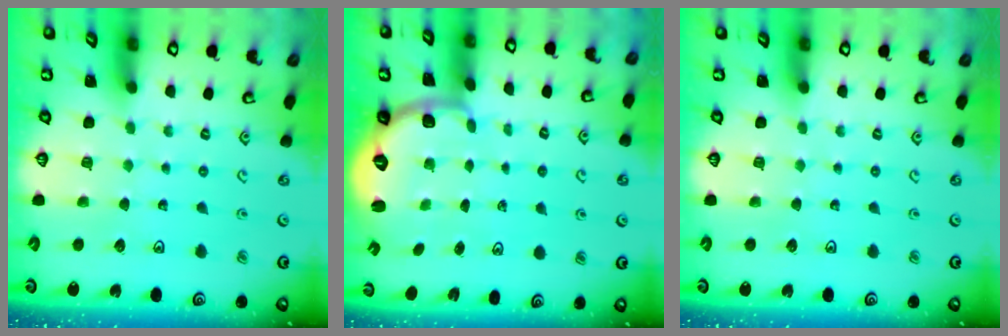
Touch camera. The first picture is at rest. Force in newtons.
{"total": 2.3, "press": 1.7, "slide": 1.6}
{"total": 0.0}